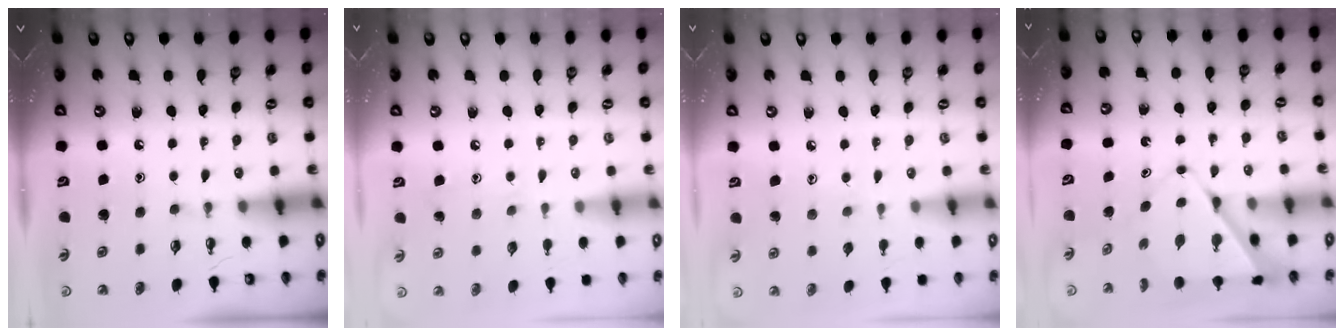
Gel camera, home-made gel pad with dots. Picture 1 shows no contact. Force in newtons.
{"total": 6.7, "press": 6.7, "slide": 0.5}
{"total": 7.4, "press": 7.4, "slide": 0.4}
{"total": 7.6, "press": 7.6, "slide": 0.4}